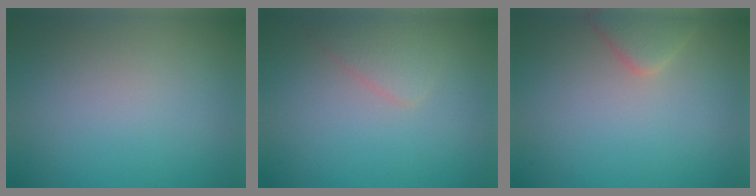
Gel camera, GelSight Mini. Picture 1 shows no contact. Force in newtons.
{"total": 1.8, "press": 1.8, "slide": 0.1}
{"total": 2.5, "press": 2.5, "slide": 0.2}